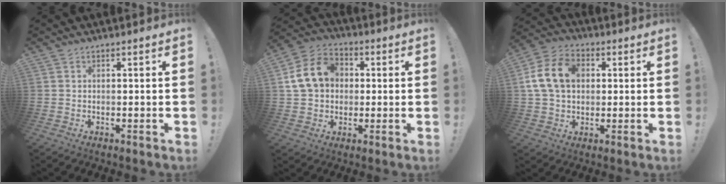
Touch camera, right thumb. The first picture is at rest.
{"total": 14.3, "force": [2.7, 11.8, 7.6], "torque": [-0.132, 0.012, 0.060]}
{"total": 14.4, "force": [2.8, 10.8, 9.1], "torque": [-0.164, 0.005, 0.054]}